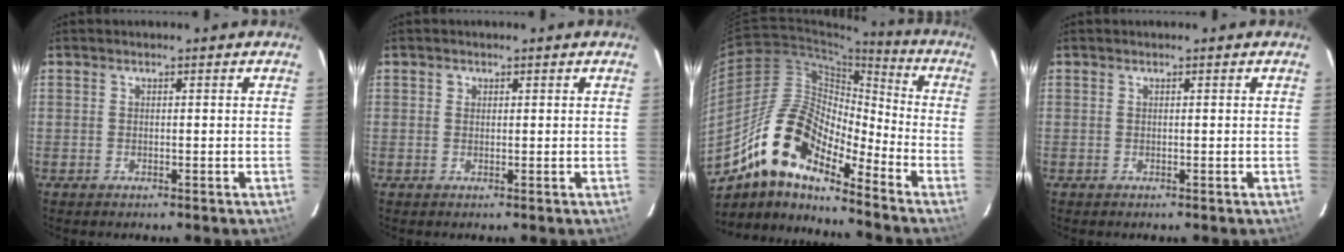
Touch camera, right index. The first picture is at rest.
{"total": 0.9, "force": [0.2, 0.8, 0.1], "torque": [0.003, 0.004, 0.000]}
{"total": 16.5, "force": [-11.7, 5.2, 10.5], "torque": [-0.179, -0.004, -0.236]}
{"total": 0.0}